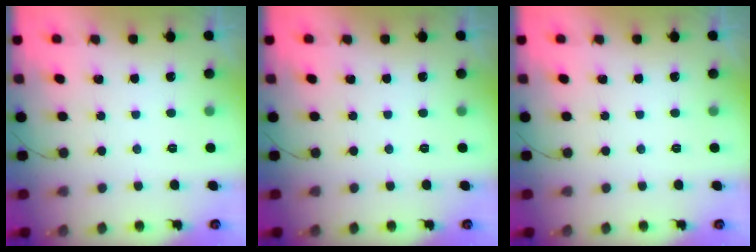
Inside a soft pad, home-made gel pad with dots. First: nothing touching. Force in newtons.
{"total": 0.0}
{"total": 0.0}